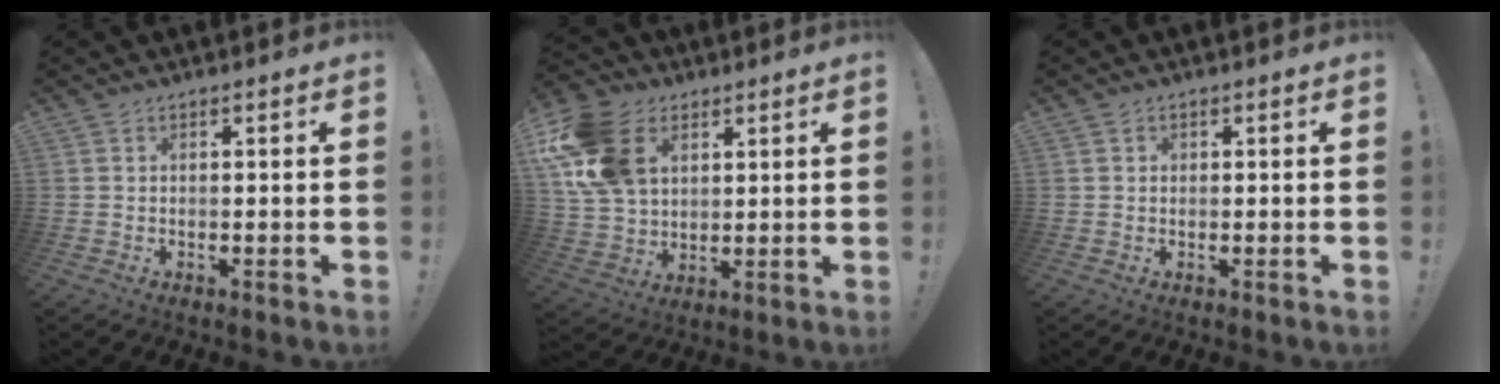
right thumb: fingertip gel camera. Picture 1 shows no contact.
{"total": 19.2, "force": [7.1, 13.8, 11.3], "torque": [-0.232, -0.021, 0.137]}
{"total": 0.6, "force": [0.2, 0.6, 0.0], "torque": [0.007, -0.002, 0.002]}